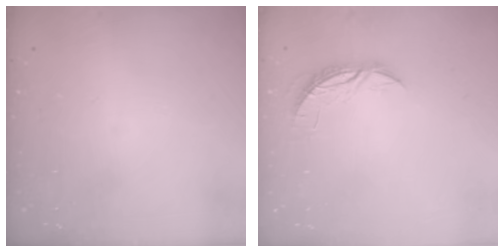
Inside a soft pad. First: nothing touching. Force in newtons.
{"total": 5.2, "press": 5.2, "slide": 0.3}